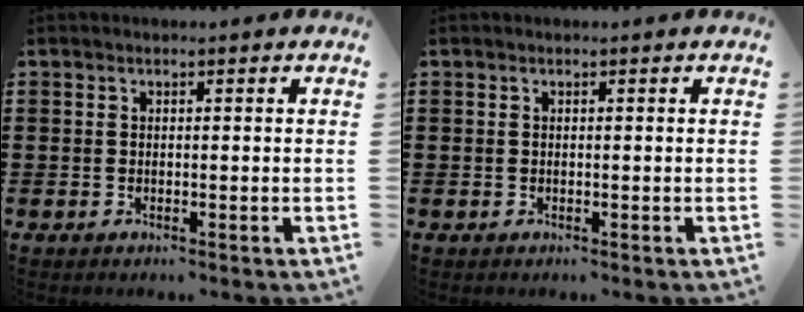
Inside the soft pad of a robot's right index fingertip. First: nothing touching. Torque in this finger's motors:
{"motor_torque": [0.00, 0.00, 0.00, 0.00]}